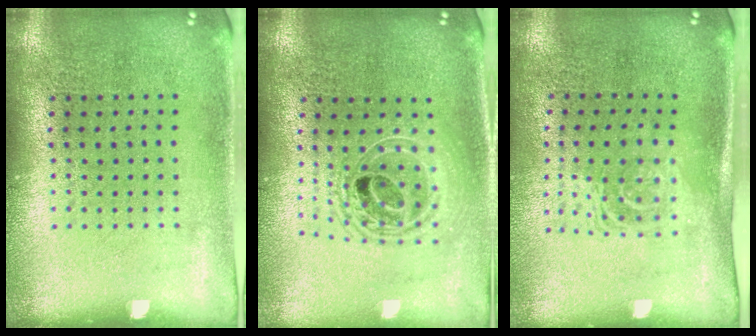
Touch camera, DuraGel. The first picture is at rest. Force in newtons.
{"total": 1.8, "press": 1.5, "slide": 1.0}
{"total": 1.7, "press": 1.3, "slide": 1.1}